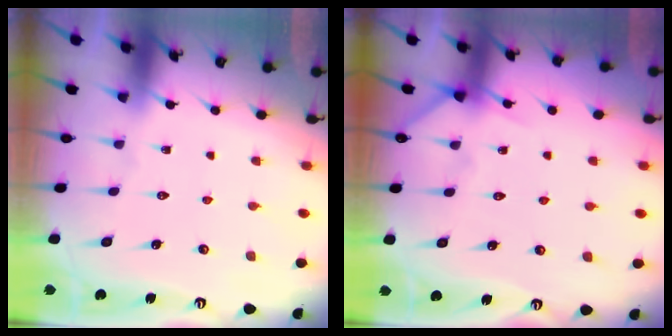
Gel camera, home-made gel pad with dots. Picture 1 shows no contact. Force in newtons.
{"total": 5.3, "press": 5.3, "slide": 0.6}